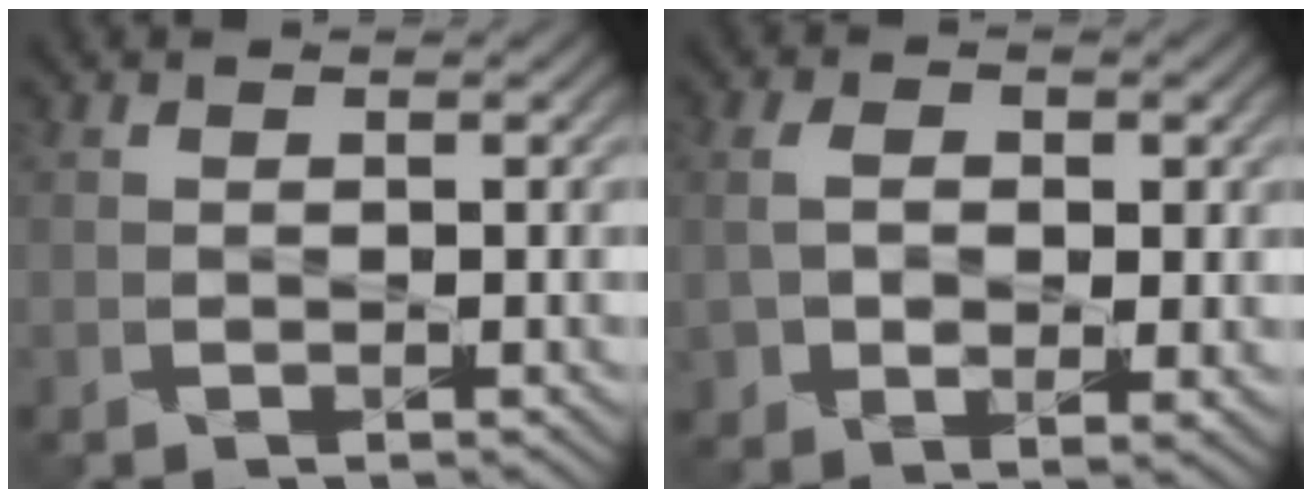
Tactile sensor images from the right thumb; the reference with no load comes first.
{"total": 5.8, "force": [0.4, 3.9, 4.3], "torque": [-0.094, -0.010, 0.022]}